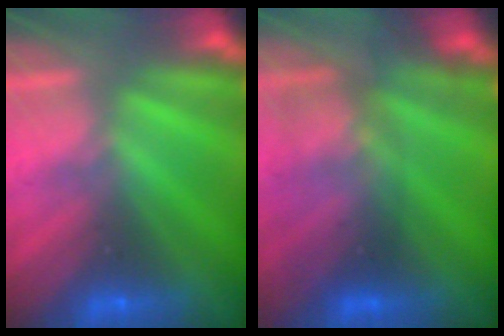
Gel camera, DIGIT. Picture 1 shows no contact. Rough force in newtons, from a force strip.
{"total": 2.7}